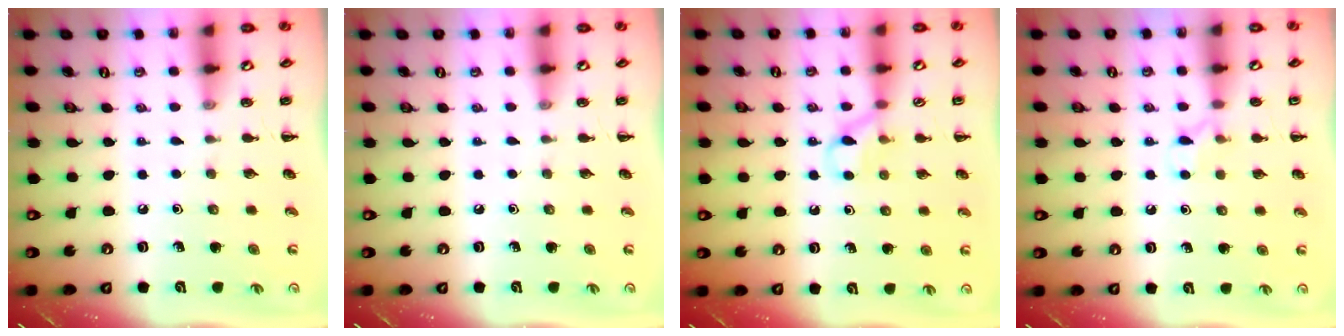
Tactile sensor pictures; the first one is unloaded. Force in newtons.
{"total": 0.0}
{"total": 6.0, "press": 5.7, "slide": 1.8}
{"total": 6.1, "press": 5.8, "slide": 1.7}